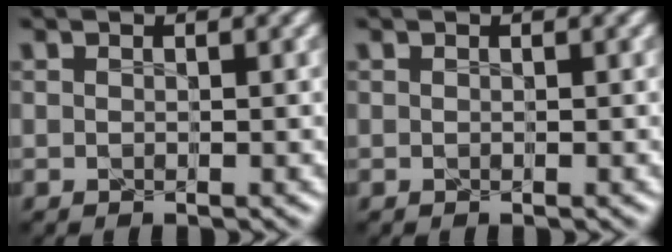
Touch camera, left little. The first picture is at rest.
{"total": 0.0}